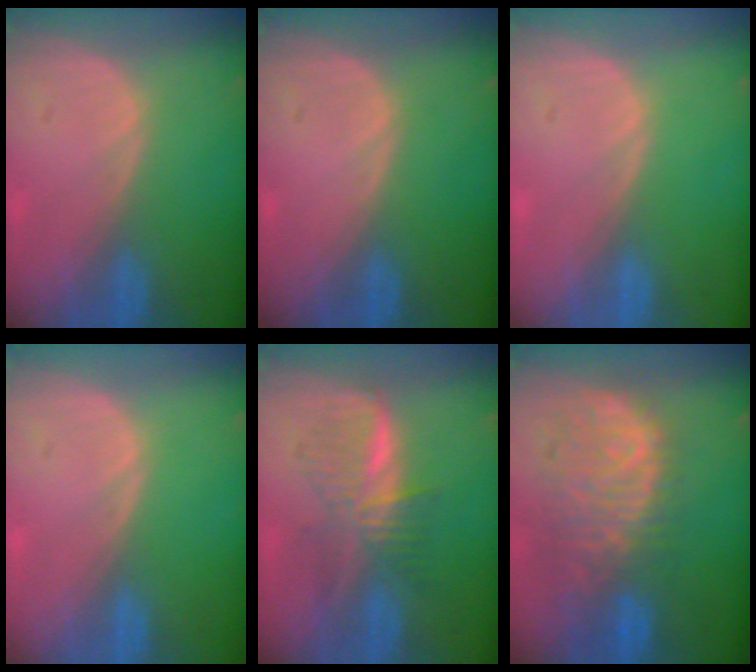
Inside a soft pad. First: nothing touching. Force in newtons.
{"total": 0.0}
{"total": 0.0}
{"total": 0.0}
{"total": 6.0, "press": 6.0, "slide": 0.1}
{"total": 11.2, "press": 9.6, "slide": 5.8}